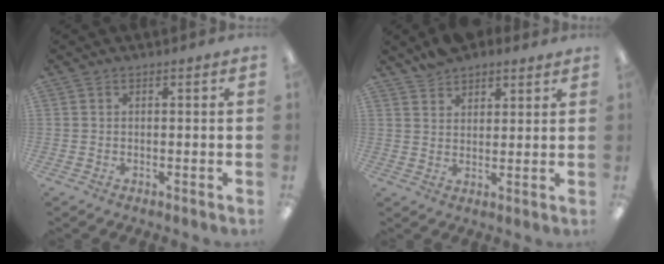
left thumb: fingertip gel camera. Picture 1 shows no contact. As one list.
[{"total": 4.9, "force": [4.3, 2.4, 0.7], "torque": [-0.017, -0.019, 0.081]}]